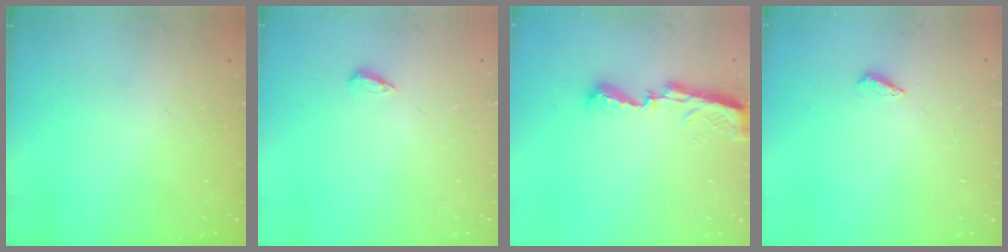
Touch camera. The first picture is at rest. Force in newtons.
{"total": 4.1, "press": 4.1, "slide": 0.5}
{"total": 8.6, "press": 8.6, "slide": 0.4}
{"total": 2.3, "press": 2.2, "slide": 0.8}